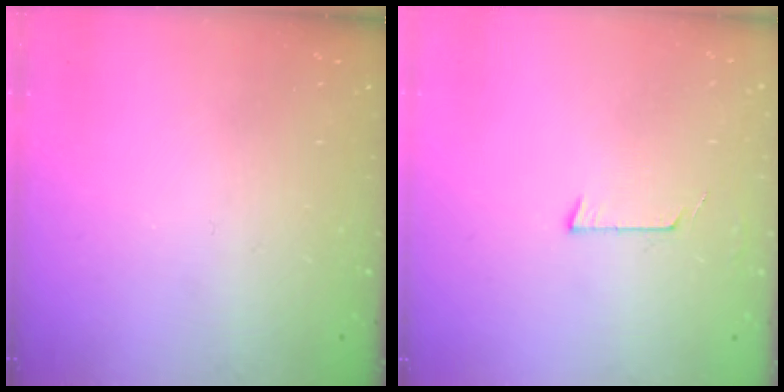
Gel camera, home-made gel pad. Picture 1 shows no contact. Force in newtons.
{"total": 4.2, "press": 4.2, "slide": 0.4}